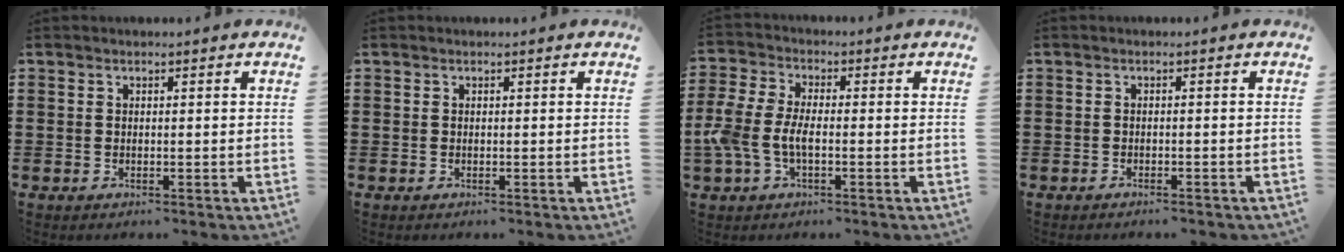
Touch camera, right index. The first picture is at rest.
{"total": 0.0}
{"total": 5.6, "force": [-1.7, 2.9, 4.5], "torque": [-0.119, -0.003, -0.041]}
{"total": 0.9, "force": [-0.9, 0.1, 0.1], "torque": [-0.006, 0.000, -0.018]}